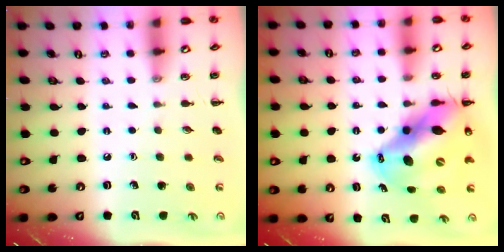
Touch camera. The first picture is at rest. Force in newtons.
{"total": 17.1, "press": 16.5, "slide": 4.6}